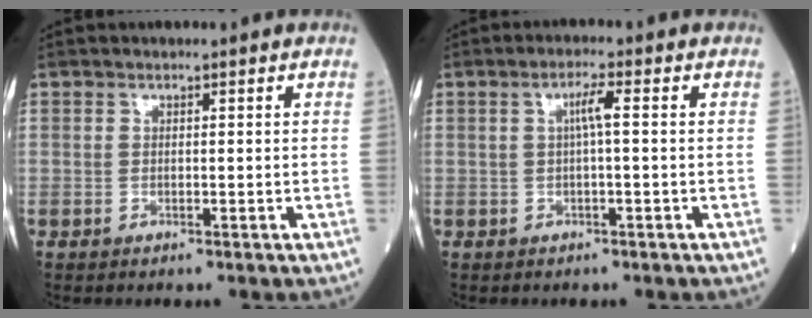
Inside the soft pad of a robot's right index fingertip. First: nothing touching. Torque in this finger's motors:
{"motor_torque": [0.50, 0.02, 0.18, 0.06]}